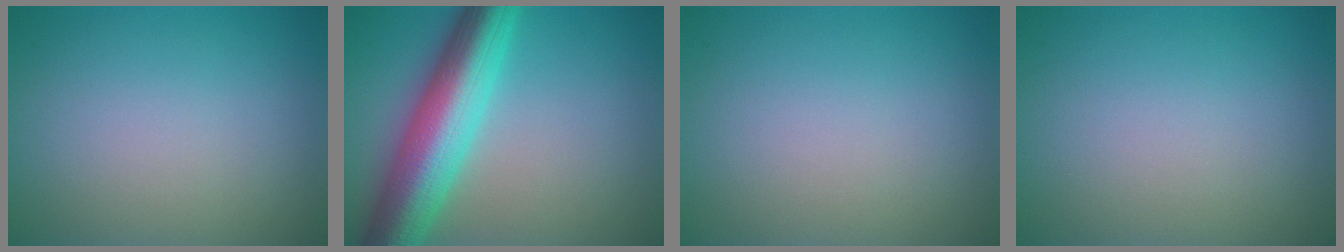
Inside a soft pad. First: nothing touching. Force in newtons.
{"total": 10.0, "press": 10.0, "slide": 0.4}
{"total": 0.0}
{"total": 0.0}